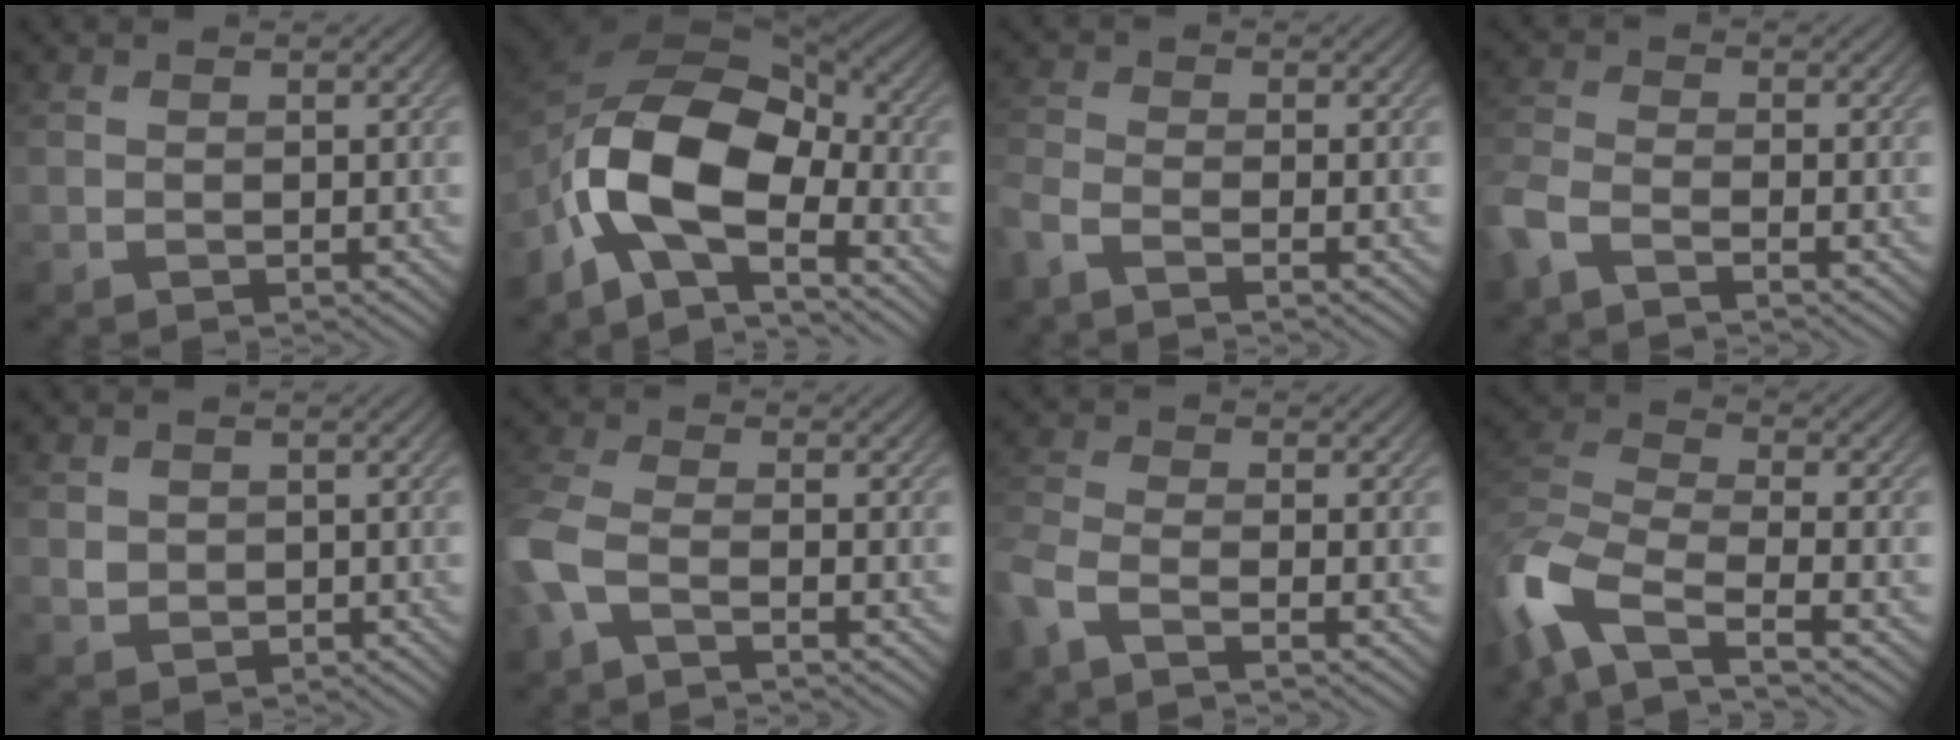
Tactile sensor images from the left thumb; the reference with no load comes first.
{"total": 13.4, "force": [-5.4, 7.0, 10.1], "torque": [-0.192, -0.006, -0.119]}
{"total": 3.4, "force": [-2.6, 0.7, 2.1], "torque": [-0.049, -0.012, -0.064]}
{"total": 4.0, "force": [-2.9, 1.1, 2.6], "torque": [-0.063, -0.010, -0.074]}
{"total": 1.3, "force": [0.3, 1.2, 0.3], "torque": [-0.011, -0.004, 0.006]}
{"total": 5.4, "force": [-2.6, 2.2, 4.2], "torque": [-0.113, -0.008, -0.071]}
{"total": 4.0, "force": [-2.7, 0.9, 2.8], "torque": [-0.067, -0.013, -0.068]}
{"total": 11.0, "force": [-6.7, 4.4, 7.5], "torque": [-0.180, -0.015, -0.143]}